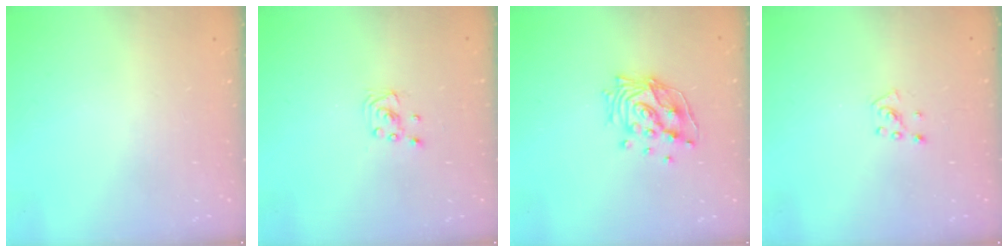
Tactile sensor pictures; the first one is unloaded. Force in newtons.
{"total": 2.1, "press": 2.1, "slide": 0.2}
{"total": 13.4, "press": 13.4, "slide": 1.6}
{"total": 3.6, "press": 3.6, "slide": 0.4}